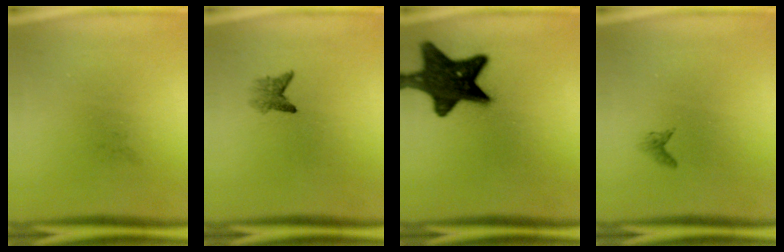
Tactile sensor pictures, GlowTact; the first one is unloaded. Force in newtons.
{"total": 2.0}
{"total": 15.0}
{"total": 0.7}